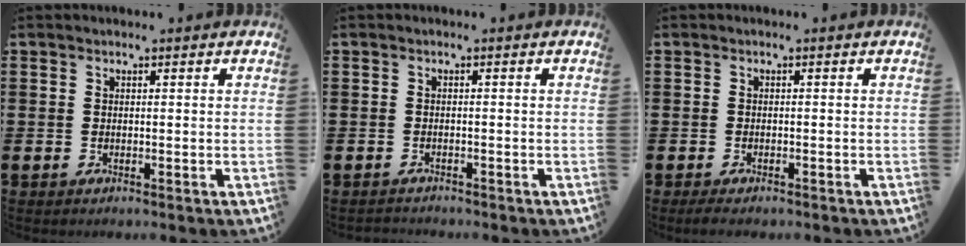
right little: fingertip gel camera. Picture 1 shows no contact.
{"total": 0.6, "force": [-0.6, 0.1, -0.1], "torque": [0.001, -0.002, -0.013]}
{"total": 0.9, "force": [-0.6, 0.3, 0.6], "torque": [-0.013, -0.001, -0.012]}